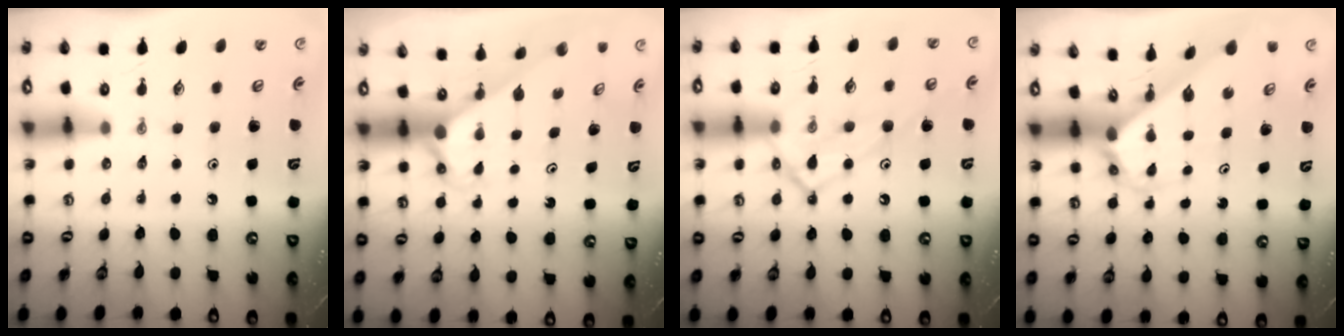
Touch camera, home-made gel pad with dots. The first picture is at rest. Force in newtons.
{"total": 2.6, "press": 2.5, "slide": 0.3}
{"total": 13.7, "press": 13.7, "slide": 1.2}
{"total": 2.6, "press": 2.6, "slide": 0.2}